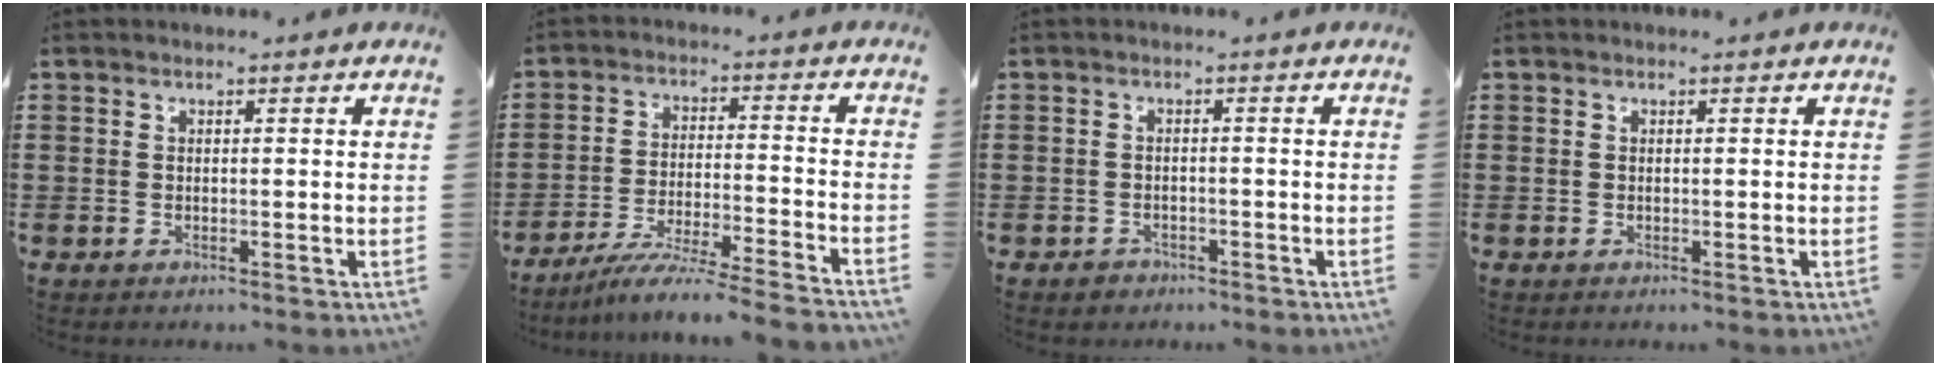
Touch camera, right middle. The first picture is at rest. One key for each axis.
{"total": 7.4, "fx": -6.8, "fy": -0.7, "fz": 3.0, "tx": -0.051, "ty": -0.011, "tz": -0.131}
{"total": 1.2, "fx": -0.9, "fy": 0.7, "fz": 0.1, "tx": -0.005, "ty": 0.002, "tz": -0.022}
{"total": 0.0}